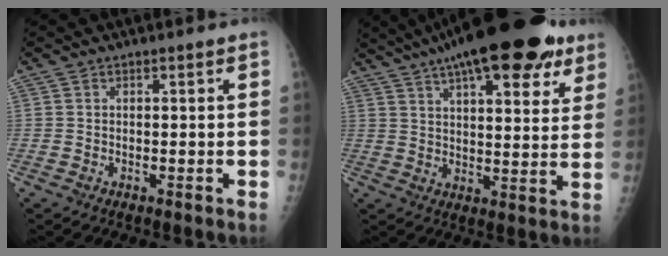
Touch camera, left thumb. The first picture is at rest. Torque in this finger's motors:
{"motor_torque": [1.51, -0.41, 1.51, -1.25, 0.20]}